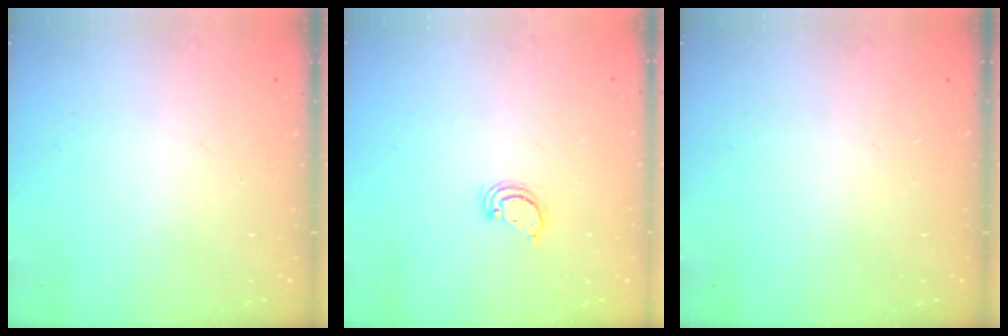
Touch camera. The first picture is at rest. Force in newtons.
{"total": 2.6, "press": 2.6, "slide": 0.2}
{"total": 0.0}